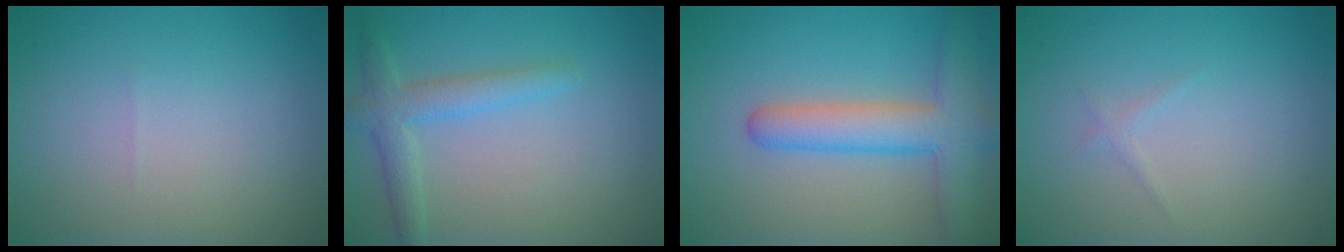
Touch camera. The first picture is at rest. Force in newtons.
{"total": 2.9, "press": 2.9, "slide": 0.2}
{"total": 5.8, "press": 5.8, "slide": 0.3}
{"total": 0.6, "press": 0.6, "slide": 0.0}